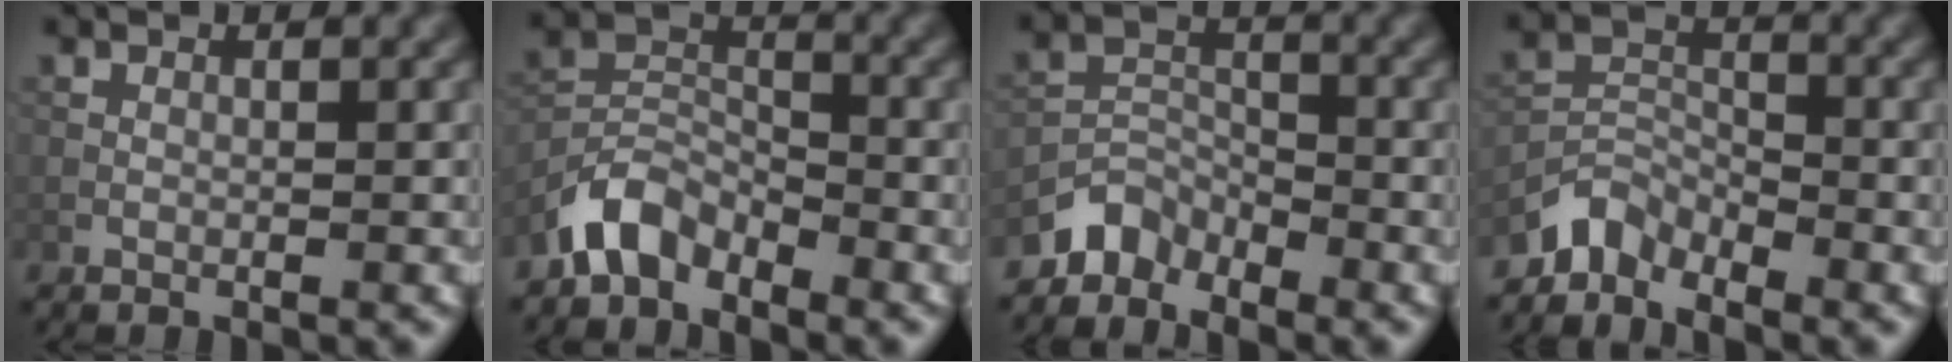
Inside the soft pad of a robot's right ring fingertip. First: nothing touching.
{"total": 4.1, "force": [-3.3, 2.0, 1.5], "torque": [-0.026, 0.012, -0.075]}
{"total": 3.0, "force": [-2.7, 1.3, 0.2], "torque": [0.002, 0.009, -0.063]}
{"total": 3.1, "force": [-2.8, 1.2, 0.3], "torque": [-0.002, 0.010, -0.066]}